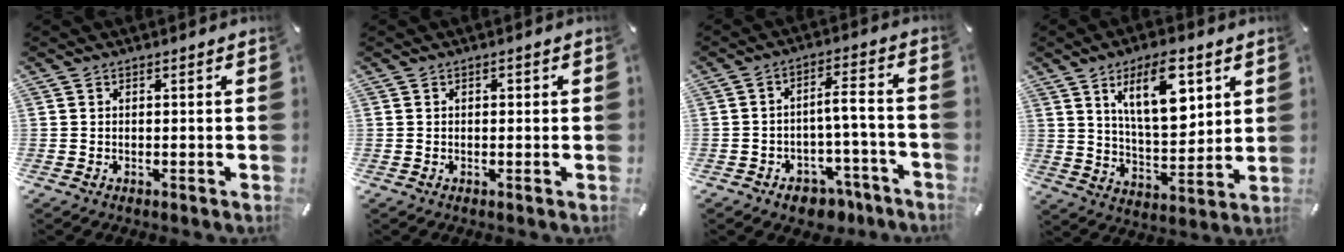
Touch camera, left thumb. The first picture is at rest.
{"total": 0.9, "force": [0.0, 0.7, 0.6], "torque": [-0.013, 0.004, -0.001]}
{"total": 8.0, "force": [-3.7, 4.9, 5.1], "torque": [-0.083, 0.031, -0.060]}
{"total": 15.2, "force": [7.4, 6.9, 11.3], "torque": [-0.192, -0.022, 0.123]}